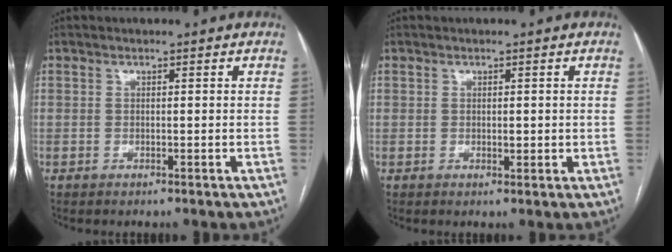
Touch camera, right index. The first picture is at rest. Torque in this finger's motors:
{"motor_torque": [-0.52, 1.01, -0.25, -0.03]}